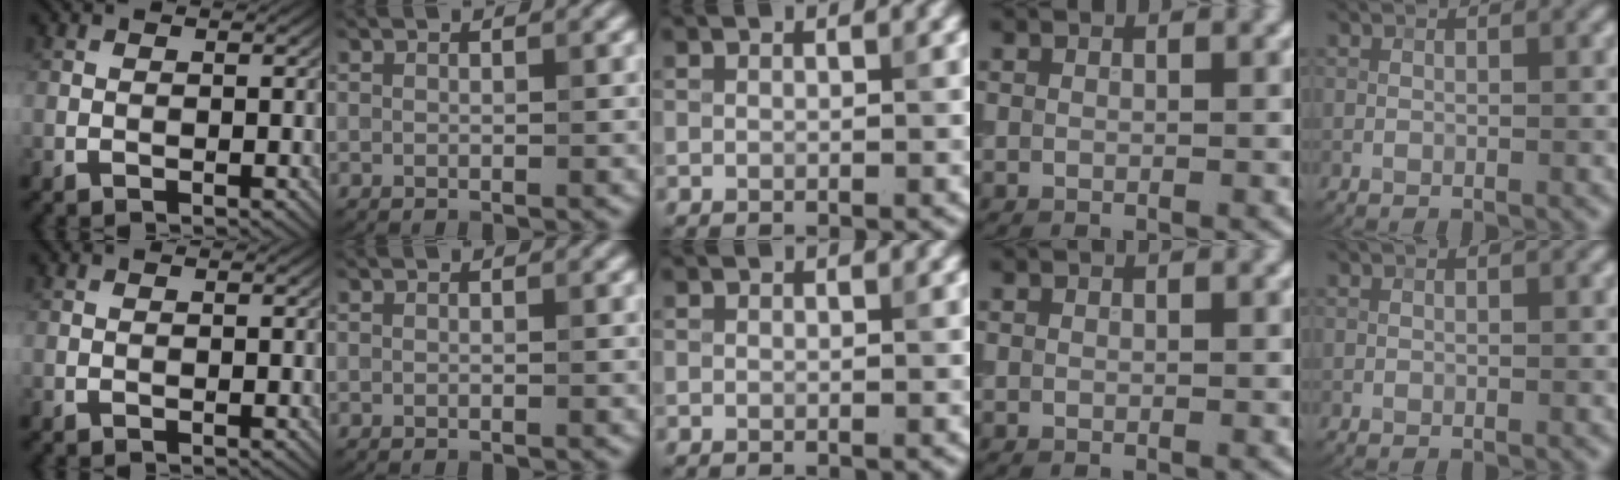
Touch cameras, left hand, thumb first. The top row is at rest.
{}